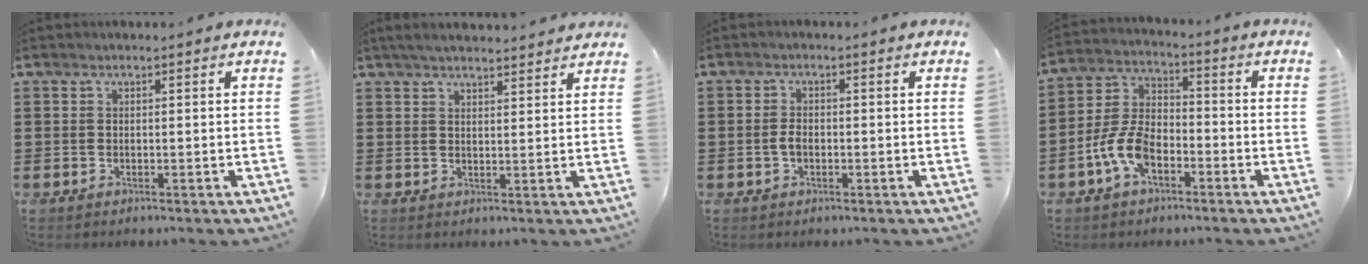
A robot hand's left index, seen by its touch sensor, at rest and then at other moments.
{"total": 3.0, "force": [2.9, 0.2, 0.9], "torque": [-0.025, -0.003, 0.053]}
{"total": 2.2, "force": [-0.5, 1.1, 1.8], "torque": [-0.051, -0.004, -0.014]}
{"total": 8.0, "force": [-3.9, 4.4, 5.4], "torque": [-0.146, 0.002, -0.081]}